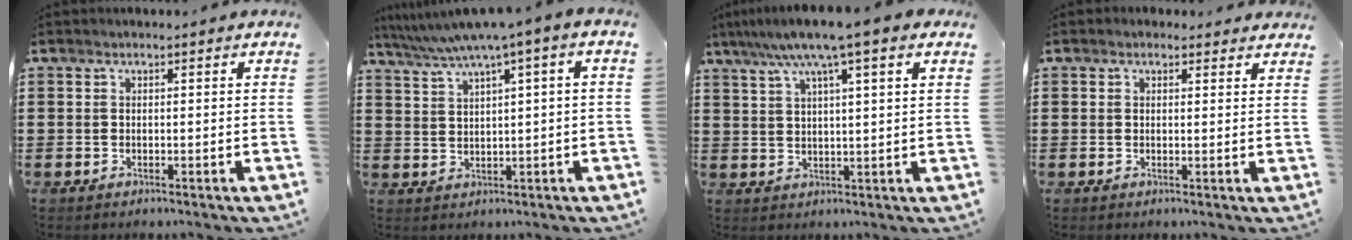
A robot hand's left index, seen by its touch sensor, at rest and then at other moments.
{"total": 4.3, "force": [2.3, -0.2, 3.7], "torque": [-0.077, -0.016, 0.034]}
{"total": 7.9, "force": [5.3, 0.1, 5.9], "torque": [-0.126, -0.006, 0.091]}
{"total": 1.2, "force": [1.0, 0.7, 0.3], "torque": [-0.008, 0.006, 0.019]}